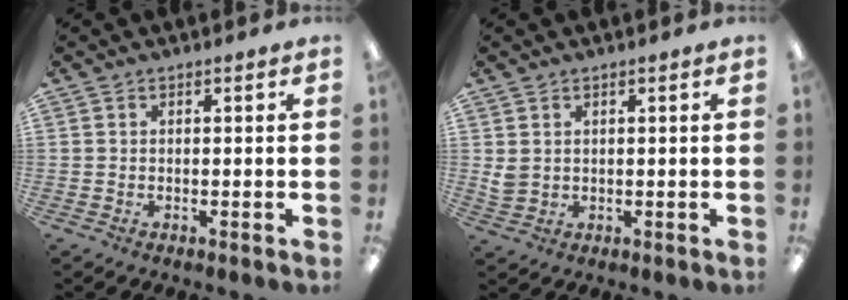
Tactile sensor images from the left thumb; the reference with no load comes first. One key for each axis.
{"total": 2.7, "fx": 1.1, "fy": 2.1, "fz": 1.3, "tx": -0.019, "ty": -0.001, "tz": 0.020}